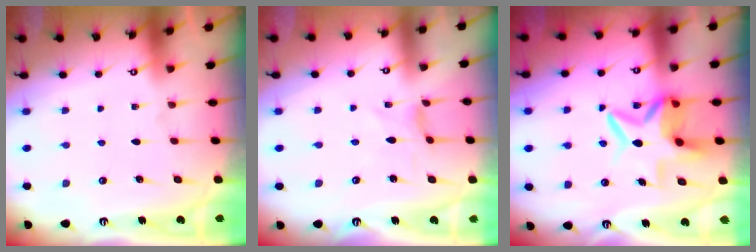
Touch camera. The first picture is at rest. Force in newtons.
{"total": 0.0}
{"total": 10.2, "press": 10.1, "slide": 1.5}